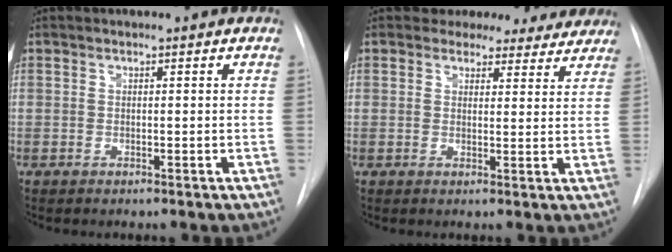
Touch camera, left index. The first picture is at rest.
{"total": 10.4, "force": [9.4, 4.4, 0.7], "torque": [0.026, -0.003, 0.086]}